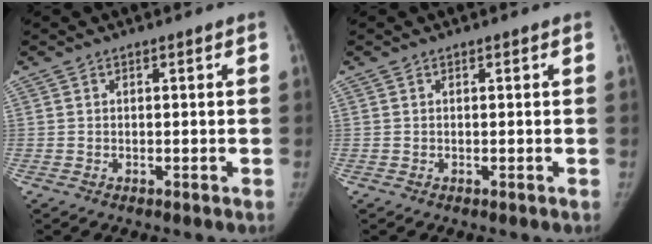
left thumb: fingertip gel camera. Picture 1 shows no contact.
{"total": 0.0}